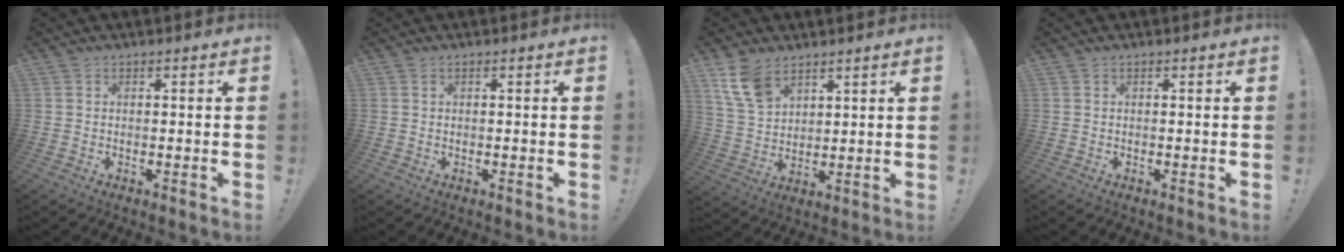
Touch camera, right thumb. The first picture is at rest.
{"total": 0.0}
{"total": 10.0, "force": [6.6, 5.7, 5.0], "torque": [-0.095, -0.025, 0.131]}
{"total": 0.0}